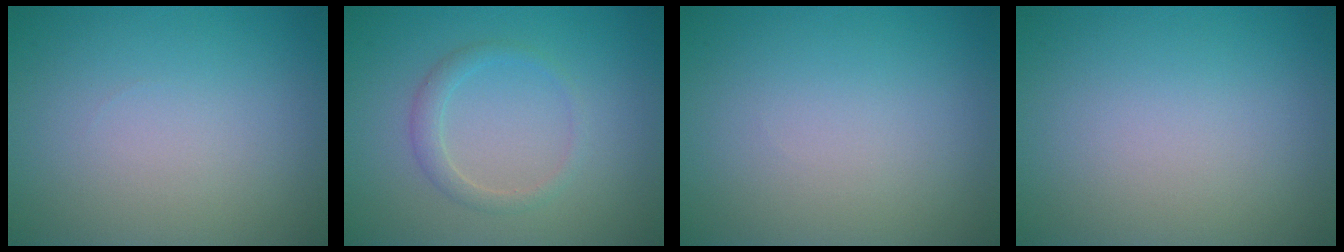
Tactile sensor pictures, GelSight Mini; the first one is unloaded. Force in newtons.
{"total": 1.7, "press": 1.7, "slide": 0.2}
{"total": 0.0}
{"total": 0.0}